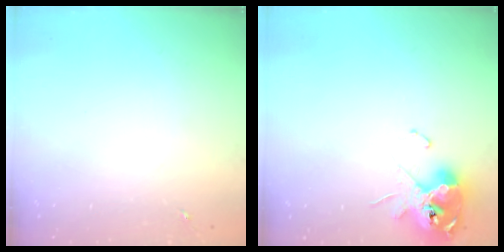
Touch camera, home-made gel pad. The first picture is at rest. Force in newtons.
{"total": 12.4, "press": 12.2, "slide": 1.8}